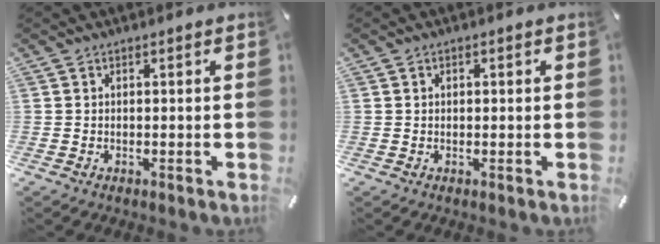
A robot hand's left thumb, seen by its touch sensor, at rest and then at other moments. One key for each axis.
{"total": 0.8, "fx": 0.1, "fy": 0.6, "fz": 0.5, "tx": -0.009, "ty": 0.005, "tz": 0.001}